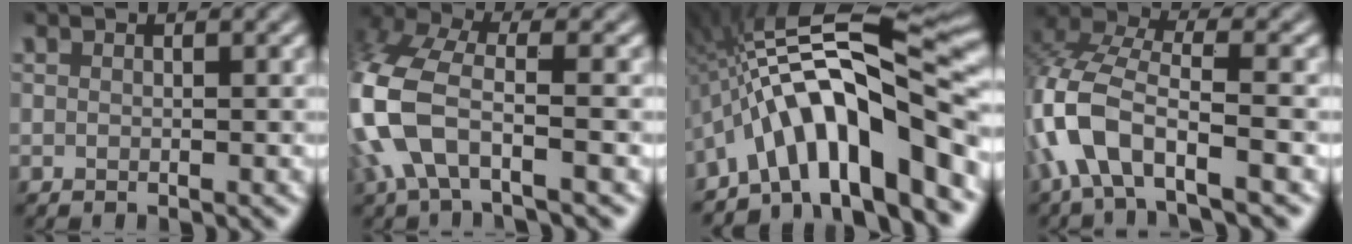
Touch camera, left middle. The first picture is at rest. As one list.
[{"total": 8.0, "force": [-2.3, 4.0, 6.6], "torque": [-0.154, 0.008, -0.061]}, {"total": 13.3, "force": [-5.7, 3.9, 11.3], "torque": [-0.159, 0.028, -0.099]}, {"total": 8.0, "force": [-3.3, 3.2, 6.5], "torque": [-0.141, 0.010, -0.076]}]